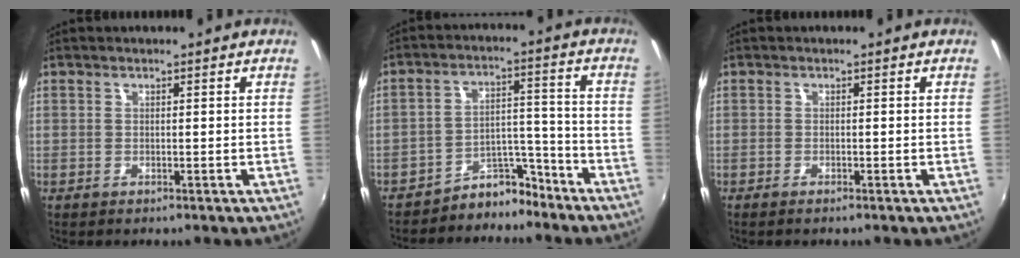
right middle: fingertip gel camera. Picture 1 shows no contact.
{"total": 7.3, "force": [-6.5, 3.0, 1.1], "torque": [-0.010, 0.040, -0.099]}
{"total": 1.0, "force": [-0.8, 0.0, 0.6], "torque": [-0.013, -0.004, -0.016]}